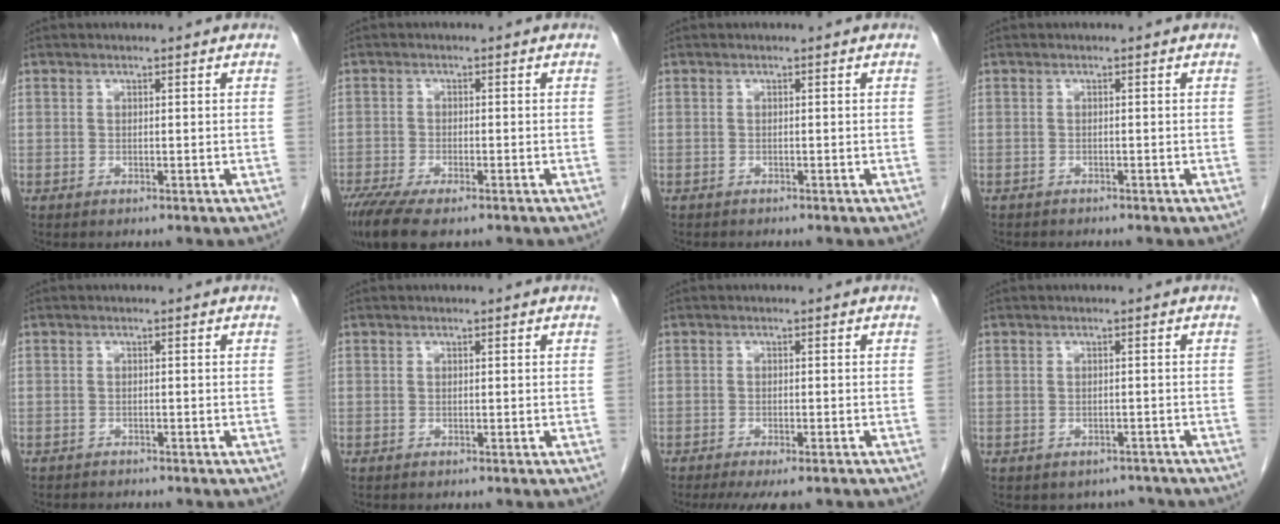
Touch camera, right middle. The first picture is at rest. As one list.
[{"total": 9.1, "force": [-6.7, 2.7, 5.6], "torque": [-0.093, -0.017, -0.109]}, {"total": 0.7, "force": [-0.7, 0.2, 0.1], "torque": [-0.010, -0.002, -0.012]}, {"total": 1.4, "force": [-1.3, 0.4, 0.2], "torque": [-0.009, -0.003, -0.020]}, {"total": 2.0, "force": [-1.9, 0.6, 0.2], "torque": [-0.005, -0.005, -0.029]}, {"total": 0.0}, {"total": 5.1, "force": [-4.0, 2.2, 2.5], "torque": [-0.025, -0.003, -0.053]}, {"total": 3.5, "force": [-3.0, 1.8, -0.1], "torque": [0.008, 0.012, -0.038]}]